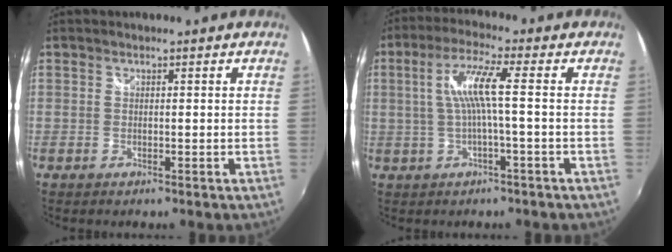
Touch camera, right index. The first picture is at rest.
{"total": 6.8, "force": [-0.1, -0.3, 6.8], "torque": [-0.140, 0.005, 0.006]}